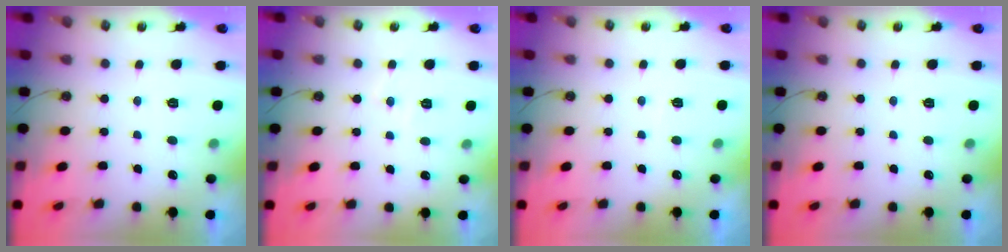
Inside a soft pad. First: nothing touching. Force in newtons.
{"total": 5.1, "press": 5.0, "slide": 0.8}
{"total": 2.7, "press": 2.7, "slide": 0.6}
{"total": 0.0}